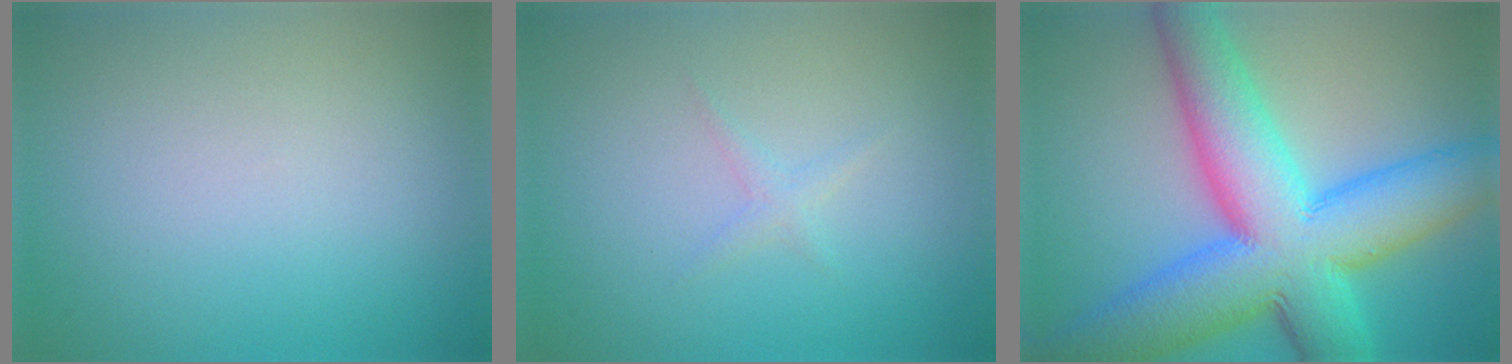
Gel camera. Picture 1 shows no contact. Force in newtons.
{"total": 0.9, "press": 0.9, "slide": 0.0}
{"total": 14.2, "press": 14.1, "slide": 0.3}